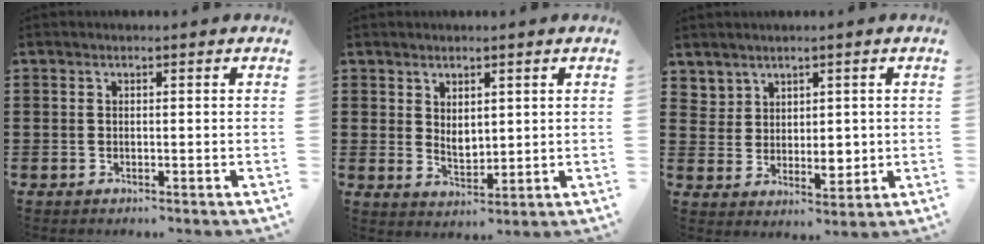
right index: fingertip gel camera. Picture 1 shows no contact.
{"total": 2.7, "force": [1.5, 1.5, 1.6], "torque": [-0.034, 0.005, 0.029]}
{"total": 4.5, "force": [3.1, 3.0, 1.3], "torque": [-0.031, -0.003, 0.057]}